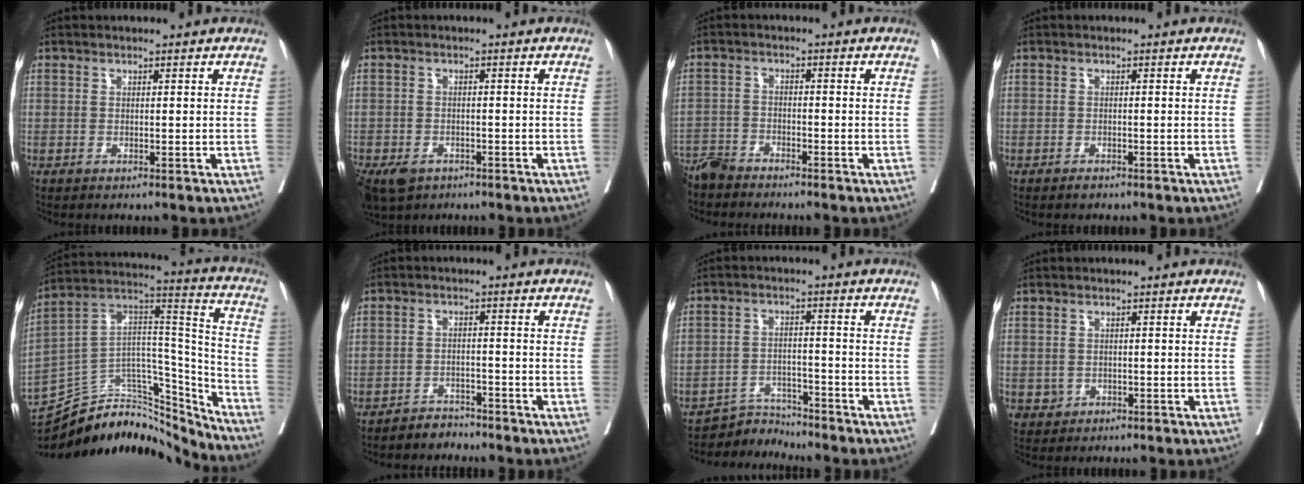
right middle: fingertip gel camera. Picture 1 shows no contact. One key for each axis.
{"total": 8.5, "fx": -5.2, "fy": 5.5, "fz": 3.8, "tx": -0.088, "ty": -0.010, "tz": -0.079}
{"total": 4.5, "fx": -4.4, "fy": 0.8, "fz": 0.6, "tx": -0.005, "ty": -0.013, "tz": -0.087}
{"total": 0.9, "fx": -0.7, "fy": 0.3, "fz": 0.3, "tx": -0.007, "ty": 0.000, "tz": -0.010}
{"total": 25.3, "fx": -22.9, "fy": 7.7, "fz": 7.5, "tx": -0.127, "ty": 0.055, "tz": -0.357}
{"total": 2.9, "fx": -2.7, "fy": 0.8, "fz": -0.3, "tx": 0.004, "ty": -0.002, "tz": -0.047}
{"total": 4.4, "fx": -4.2, "fy": 0.3, "fz": -1.2, "tx": 0.024, "ty": 0.004, "tz": -0.072}
{"total": 1.6, "fx": -0.3, "fy": 1.5, "fz": 0.3, "tx": -0.002, "ty": 0.005, "tz": -0.001}